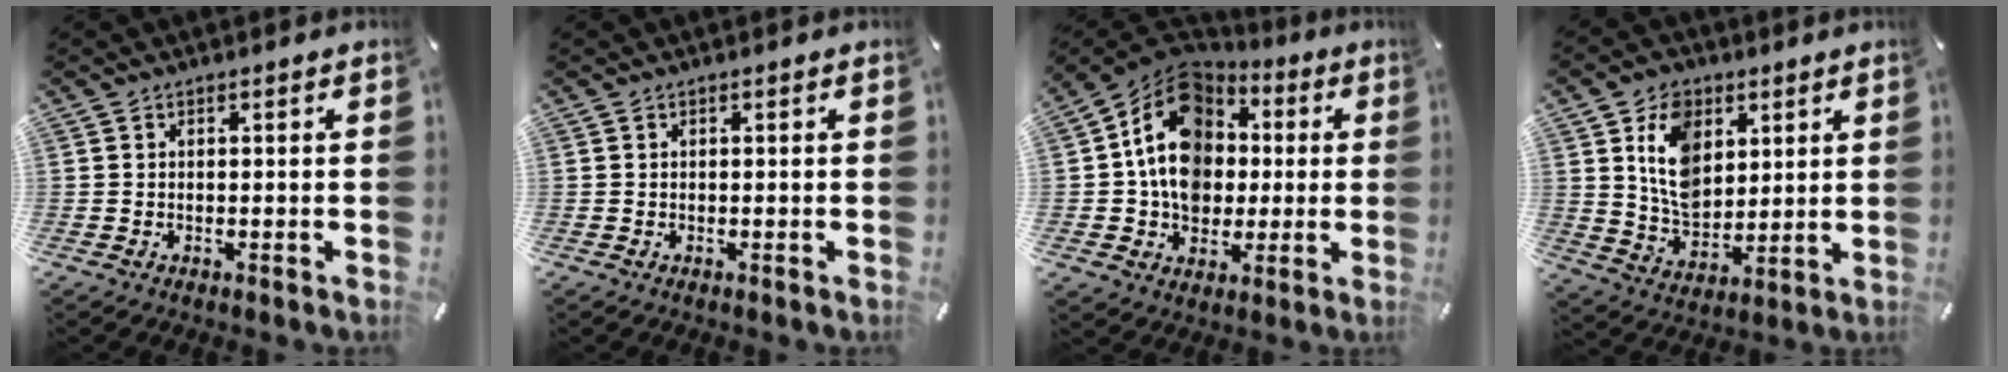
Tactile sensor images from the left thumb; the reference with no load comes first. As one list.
[{"total": 0.0}, {"total": 16.3, "force": [0.6, 13.8, 8.6], "torque": [-0.142, 0.003, 0.011]}, {"total": 11.7, "force": [4.5, 8.8, 6.2], "torque": [-0.116, -0.005, 0.087]}]